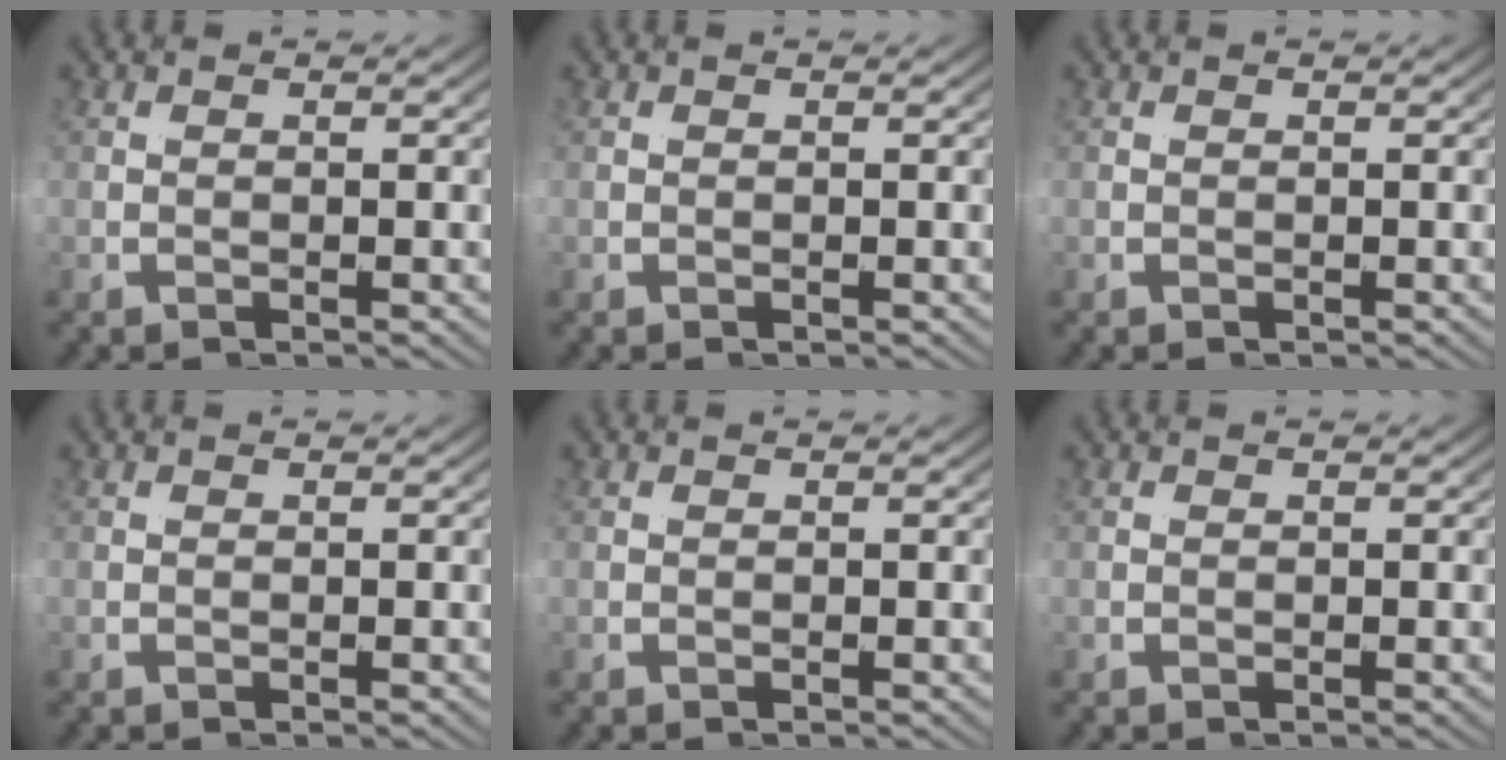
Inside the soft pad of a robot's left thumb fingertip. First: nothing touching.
{"total": 0.0}
{"total": 0.0}
{"total": 0.0}
{"total": 0.0}
{"total": 0.0}